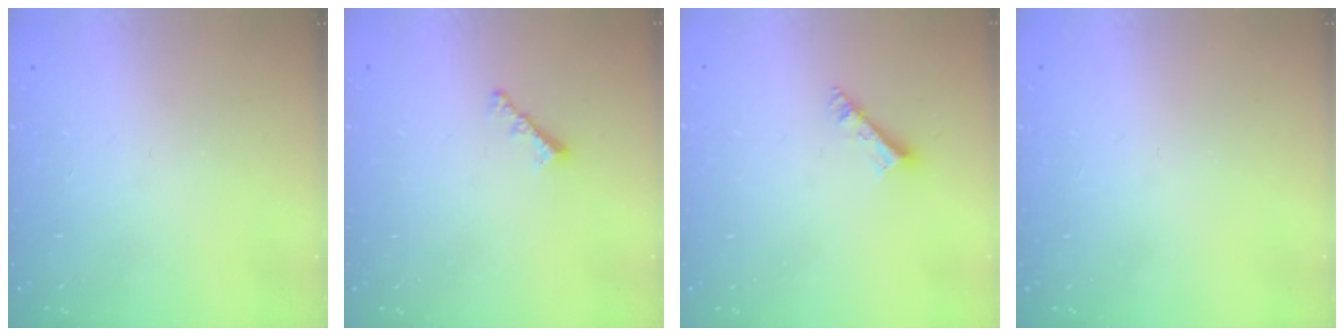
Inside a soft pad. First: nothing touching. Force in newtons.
{"total": 2.2, "press": 2.2, "slide": 0.5}
{"total": 4.1, "press": 4.1, "slide": 0.2}
{"total": 0.0}